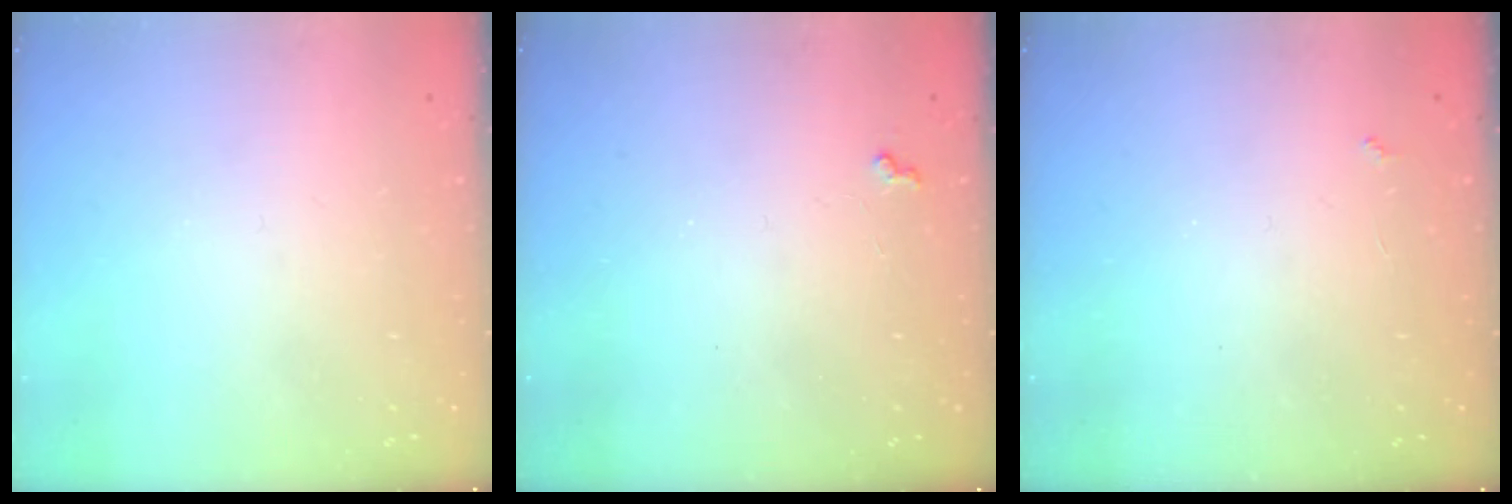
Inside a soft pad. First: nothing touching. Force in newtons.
{"total": 4.1, "press": 4.0, "slide": 0.6}
{"total": 2.4, "press": 2.3, "slide": 0.4}